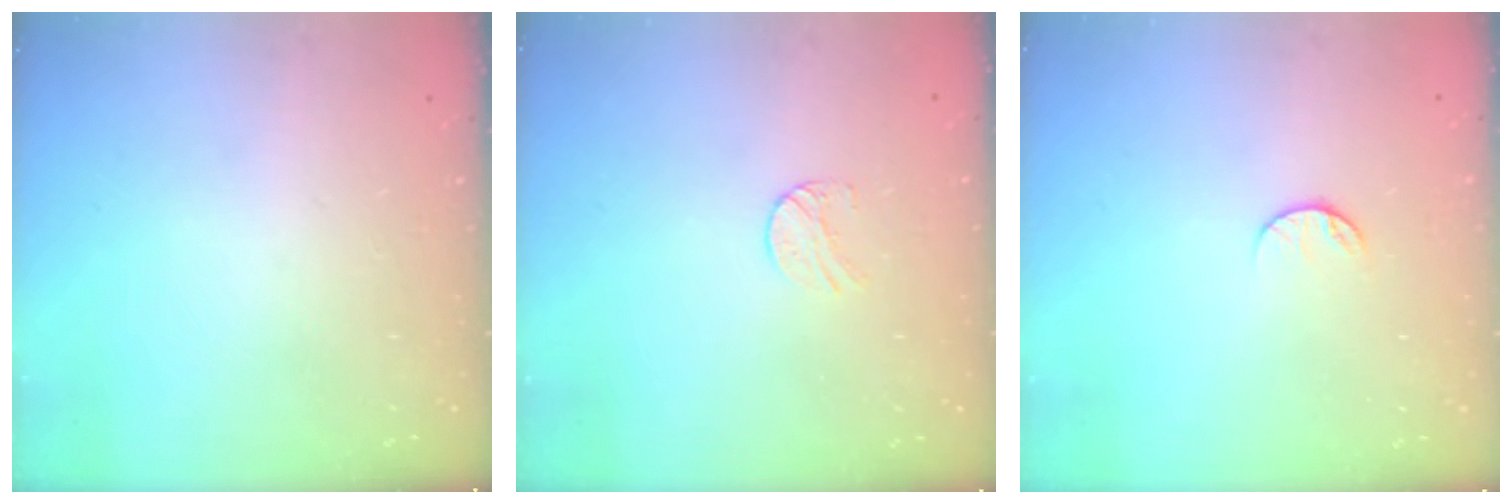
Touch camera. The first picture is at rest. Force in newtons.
{"total": 5.5, "press": 5.5, "slide": 0.4}
{"total": 6.1, "press": 6.1, "slide": 0.7}